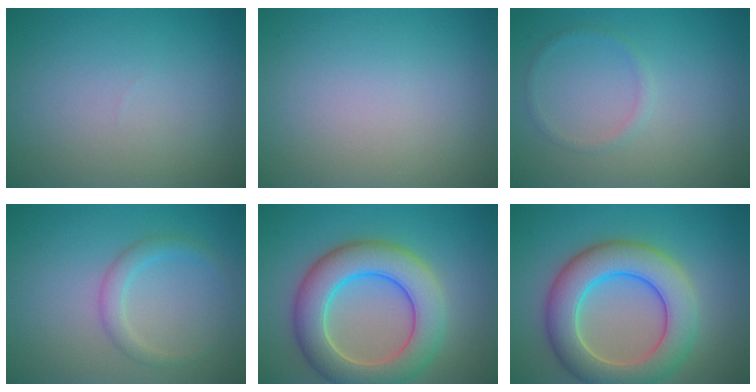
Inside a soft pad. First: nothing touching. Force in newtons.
{"total": 0.0}
{"total": 1.0, "press": 0.9, "slide": 0.2}
{"total": 1.9, "press": 1.9, "slide": 0.0}
{"total": 8.3, "press": 8.2, "slide": 0.3}
{"total": 8.3, "press": 8.2, "slide": 0.3}